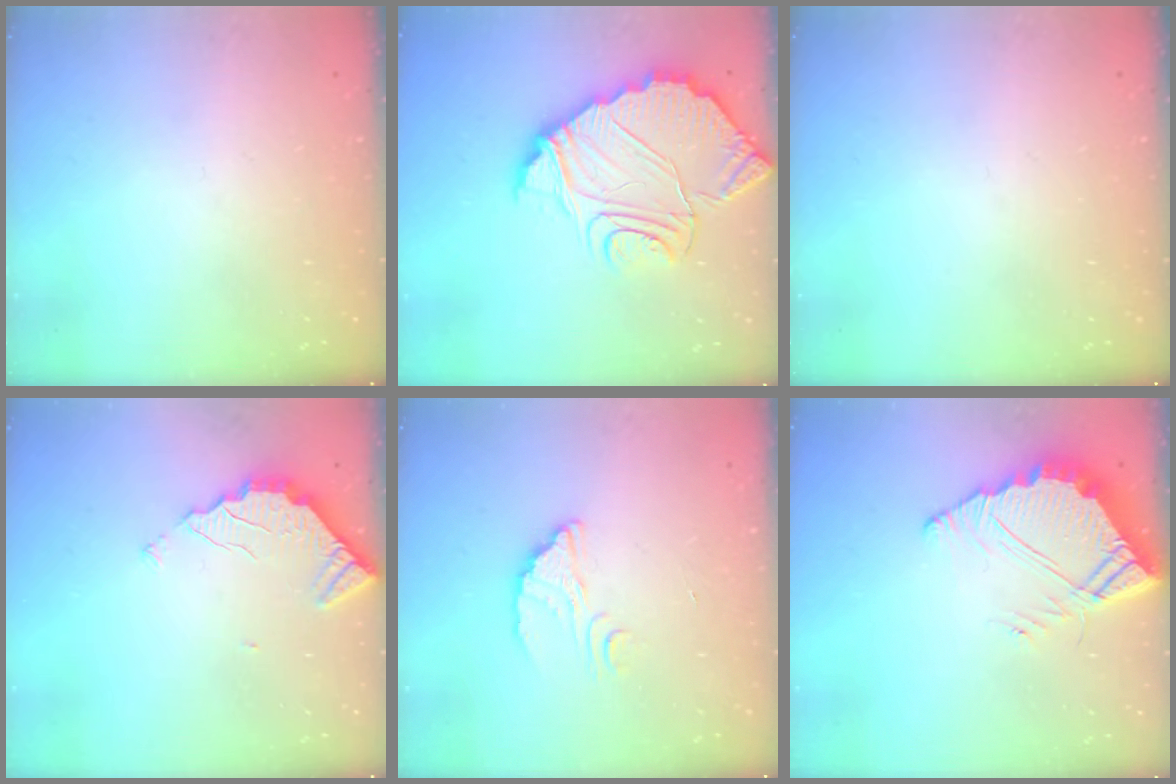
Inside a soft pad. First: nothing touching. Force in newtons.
{"total": 12.7, "press": 12.7, "slide": 0.9}
{"total": 0.0}
{"total": 3.3, "press": 3.3, "slide": 0.2}
{"total": 2.9, "press": 2.9, "slide": 0.0}
{"total": 9.2, "press": 9.1, "slide": 0.7}